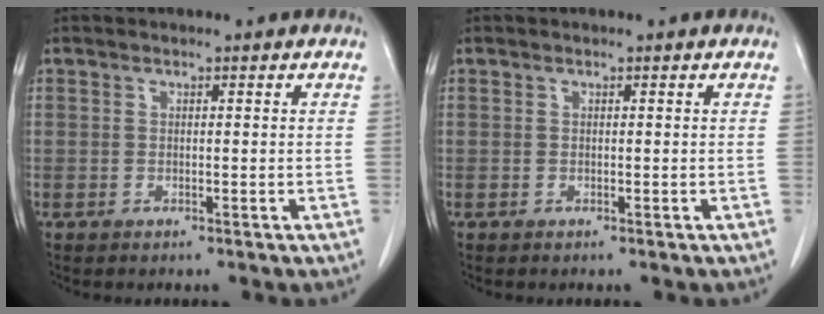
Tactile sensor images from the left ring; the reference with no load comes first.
{"total": 0.0}